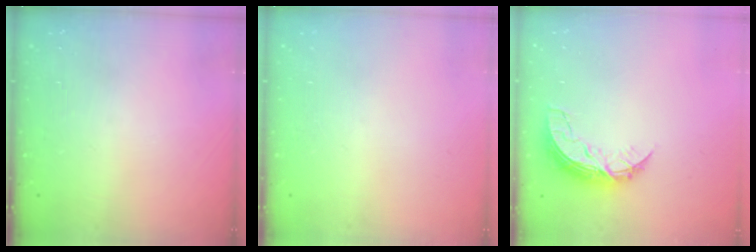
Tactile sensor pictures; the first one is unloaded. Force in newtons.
{"total": 0.0}
{"total": 8.0, "press": 8.0, "slide": 0.5}